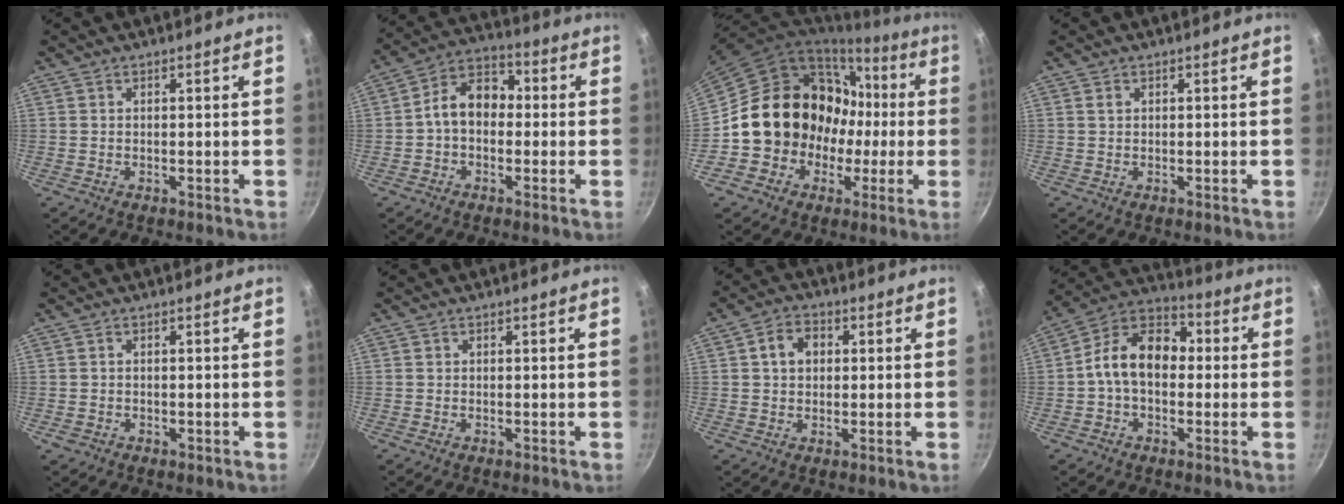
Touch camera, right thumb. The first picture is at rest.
{"total": 9.5, "force": [-0.4, 6.9, 6.4], "torque": [-0.073, 0.036, -0.028]}
{"total": 18.3, "force": [-0.8, 16.2, 8.3], "torque": [-0.106, 0.050, -0.002]}
{"total": 0.8, "force": [0.3, 0.6, 0.4], "torque": [-0.006, 0.000, 0.005]}
{"total": 1.0, "force": [-0.4, 0.8, 0.5], "torque": [-0.008, 0.002, -0.005]}
{"total": 0.0}
{"total": 5.5, "force": [1.1, 4.3, 3.3], "torque": [-0.034, 0.010, 0.010]}
{"total": 12.7, "force": [-0.3, 8.9, 9.1], "torque": [-0.118, 0.042, -0.031]}